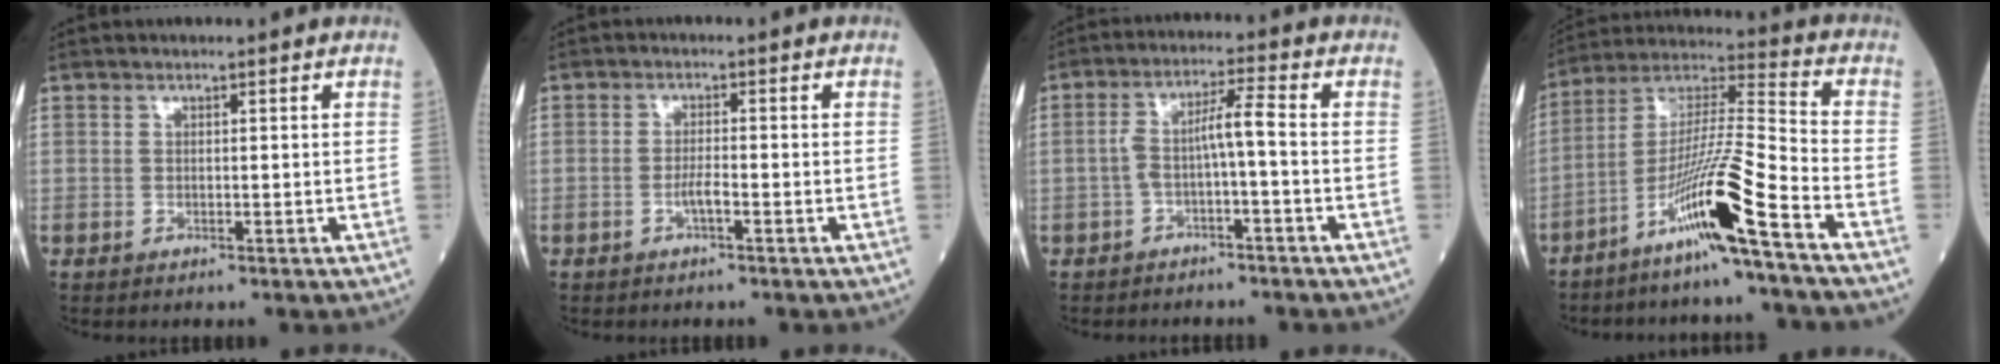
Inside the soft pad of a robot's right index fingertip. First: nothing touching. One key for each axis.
{"total": 1.9, "fx": -0.9, "fy": 0.2, "fz": 1.7, "tx": -0.030, "ty": 0.001, "tz": -0.019}
{"total": 5.0, "fx": -1.3, "fy": 0.2, "fz": 4.8, "tx": -0.094, "ty": 0.026, "tz": -0.020}
{"total": 13.7, "fx": -7.8, "fy": -1.5, "fz": 11.2, "tx": -0.222, "ty": -0.013, "tz": -0.148}